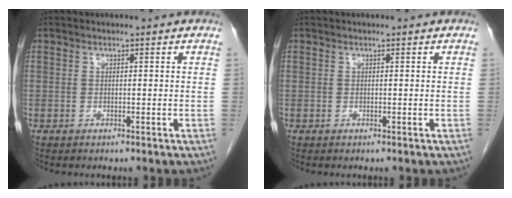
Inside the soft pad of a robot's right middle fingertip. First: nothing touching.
{"total": 0.0}